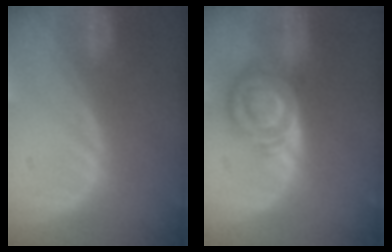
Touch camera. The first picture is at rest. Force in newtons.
{"total": 6.6, "press": 6.6, "slide": 0.2}